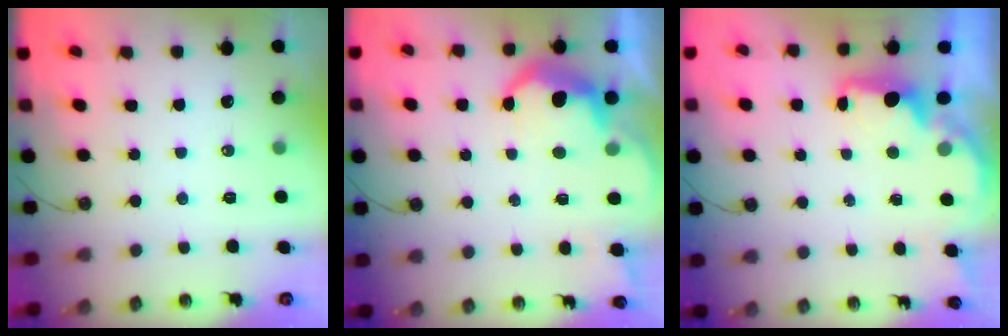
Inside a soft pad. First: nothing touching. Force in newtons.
{"total": 8.2, "press": 8.2, "slide": 0.8}
{"total": 2.3, "press": 2.2, "slide": 0.8}